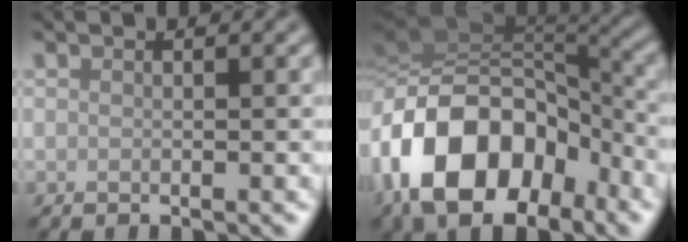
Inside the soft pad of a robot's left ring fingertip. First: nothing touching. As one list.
[{"total": 15.5, "force": [-6.3, 9.8, 10.2], "torque": [-0.192, -0.002, -0.113]}]